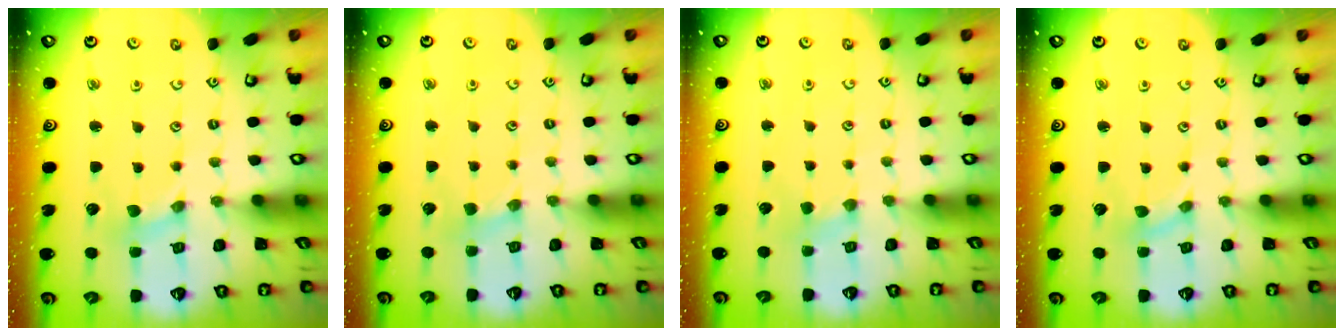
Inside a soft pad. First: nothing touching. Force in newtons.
{"total": 1.6, "press": 1.5, "slide": 0.3}
{"total": 1.2, "press": 1.2, "slide": 0.3}
{"total": 0.0}